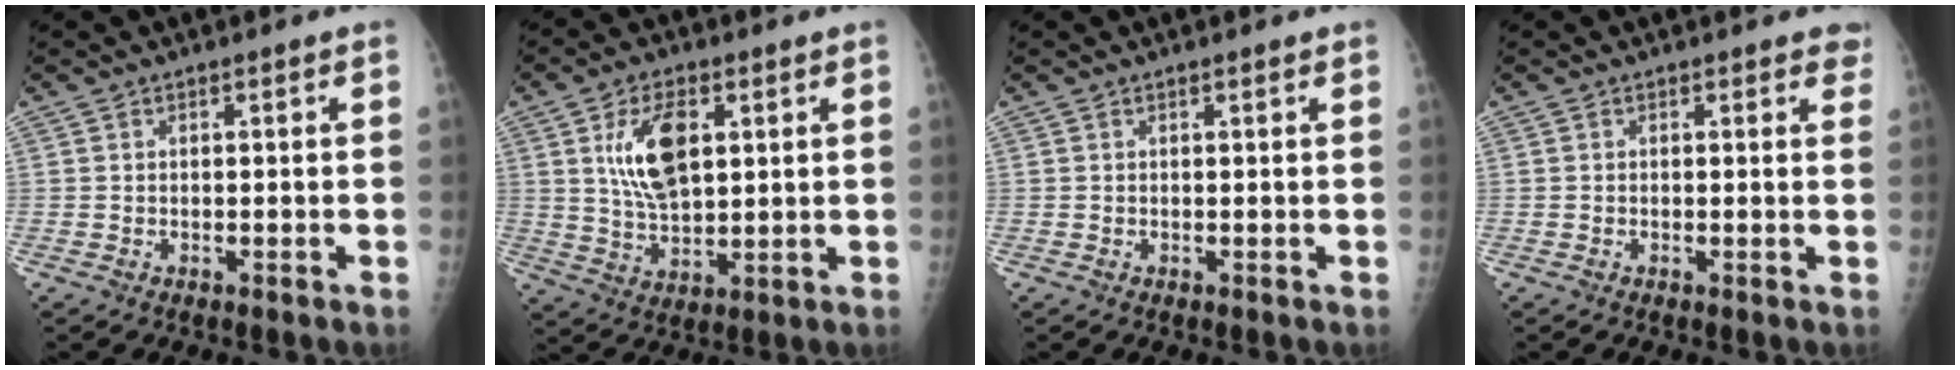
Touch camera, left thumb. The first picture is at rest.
{"total": 11.3, "force": [3.5, 6.0, 9.0], "torque": [-0.149, -0.014, 0.069]}
{"total": 0.9, "force": [0.7, 0.1, 0.6], "torque": [-0.006, 0.002, 0.010]}
{"total": 2.4, "force": [1.9, 1.0, 0.9], "torque": [0.013, -0.005, 0.010]}